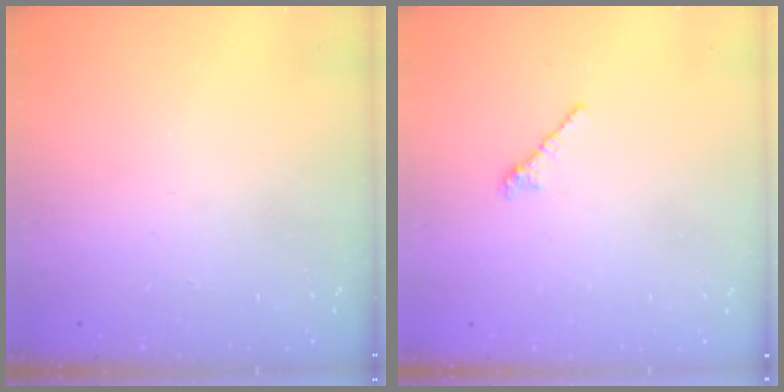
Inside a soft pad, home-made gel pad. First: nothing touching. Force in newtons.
{"total": 2.4, "press": 2.3, "slide": 0.7}